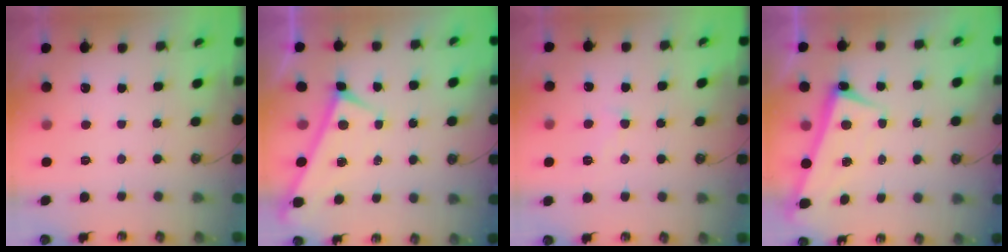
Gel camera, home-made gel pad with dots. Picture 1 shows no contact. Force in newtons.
{"total": 0.0}
{"total": 2.6, "press": 2.6, "slide": 0.5}
{"total": 2.6, "press": 2.5, "slide": 0.8}